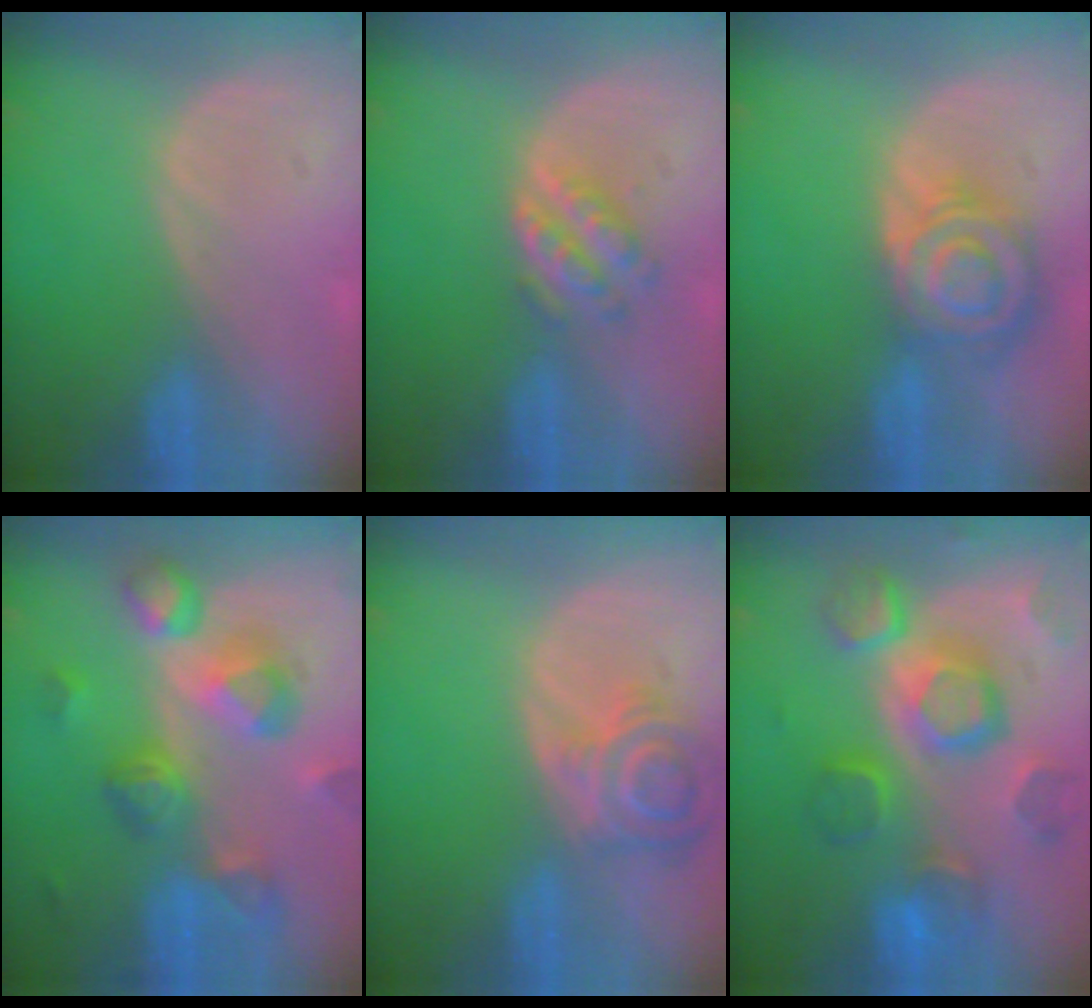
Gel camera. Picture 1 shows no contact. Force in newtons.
{"total": 4.2, "press": 4.2, "slide": 0.1}
{"total": 8.6, "press": 7.5, "slide": 4.1}
{"total": 10.6, "press": 9.4, "slide": 4.7}
{"total": 6.8, "press": 6.5, "slide": 2.0}
{"total": 12.3, "press": 10.7, "slide": 6.0}